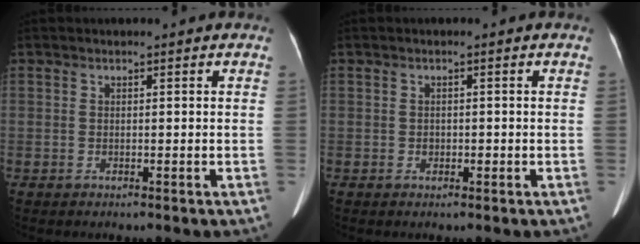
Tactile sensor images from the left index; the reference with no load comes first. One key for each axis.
{"total": 0.8, "fx": -0.3, "fy": 0.7, "fz": 0.4, "tx": -0.007, "ty": 0.002, "tz": -0.004}